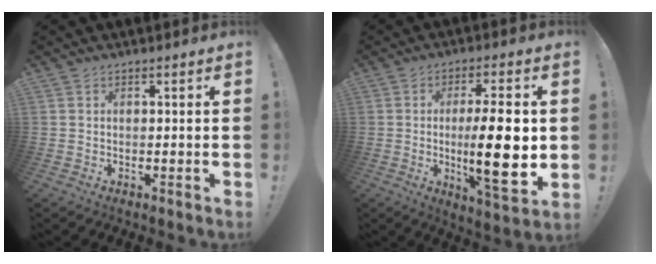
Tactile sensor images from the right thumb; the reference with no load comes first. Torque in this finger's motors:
{"motor_torque": [0.82, 1.86, 0.56, -0.07, 0.14]}